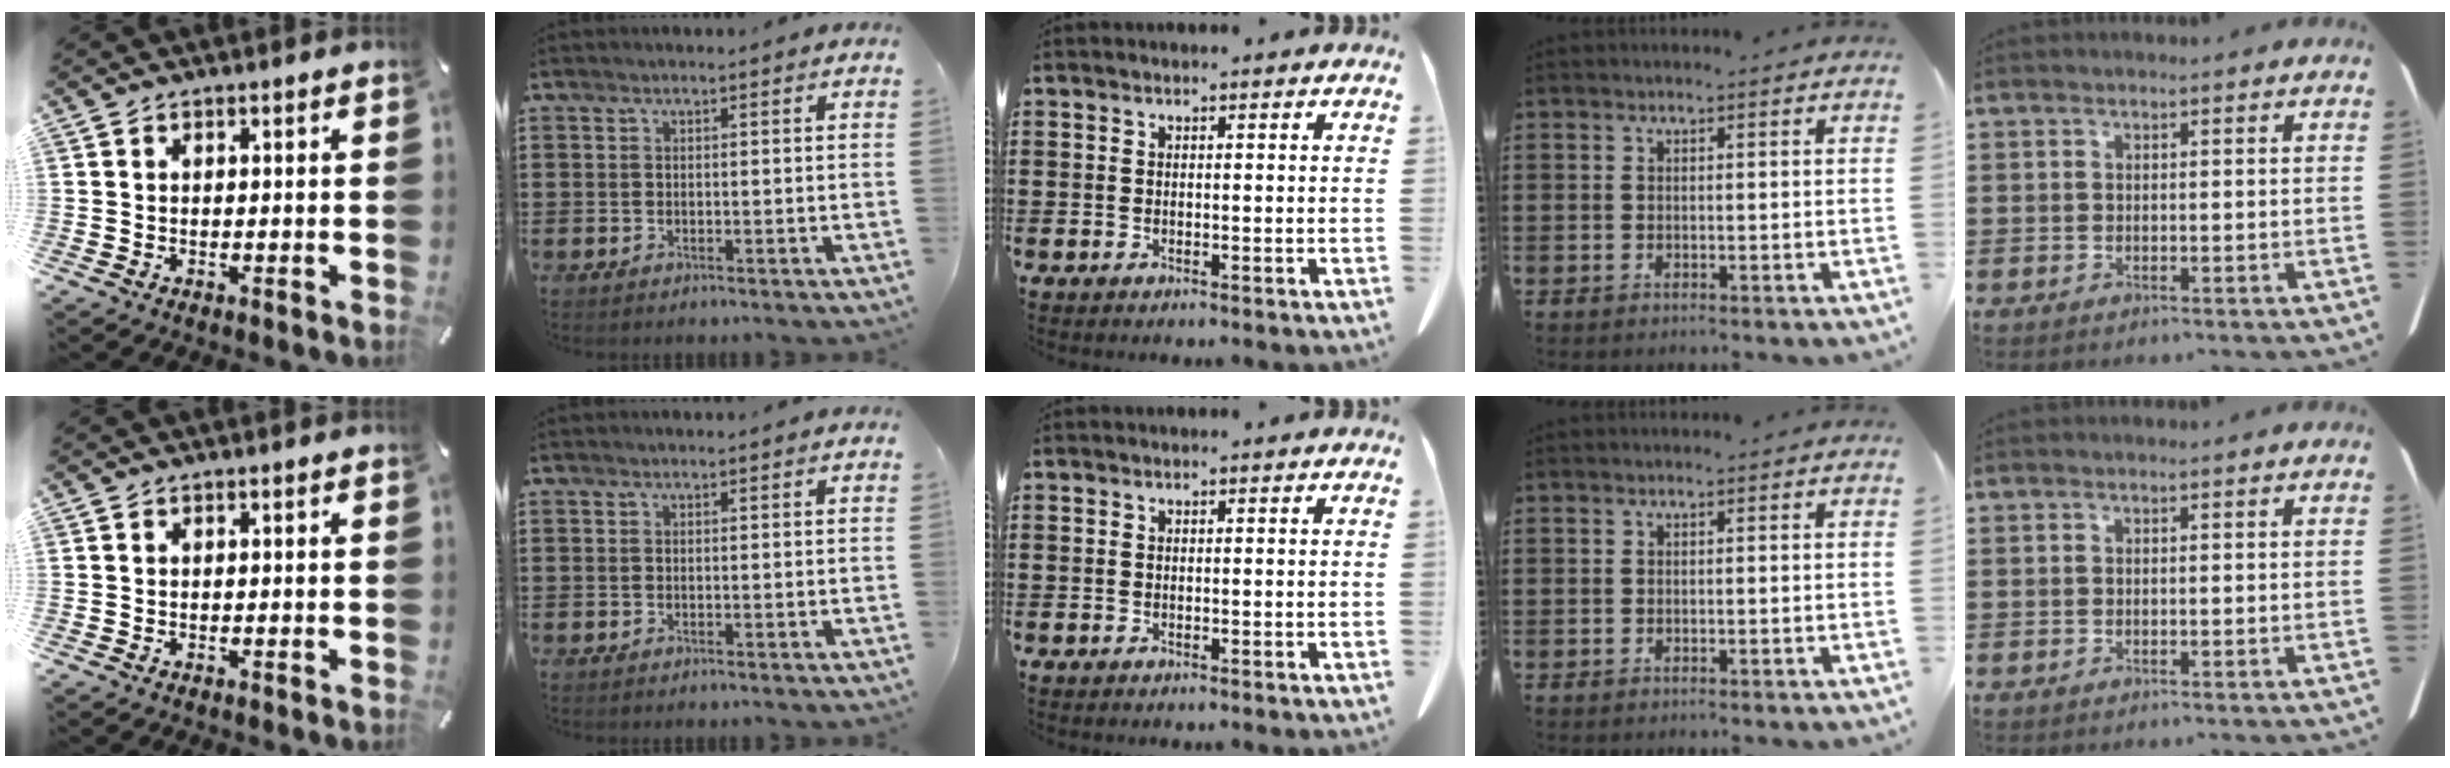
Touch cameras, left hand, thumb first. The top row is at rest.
{}